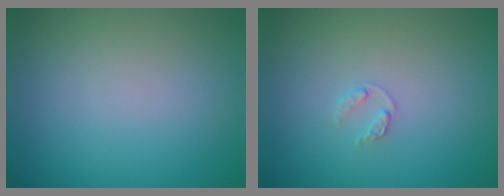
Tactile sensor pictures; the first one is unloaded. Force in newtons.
{"total": 0.8, "press": 0.5, "slide": 0.6}